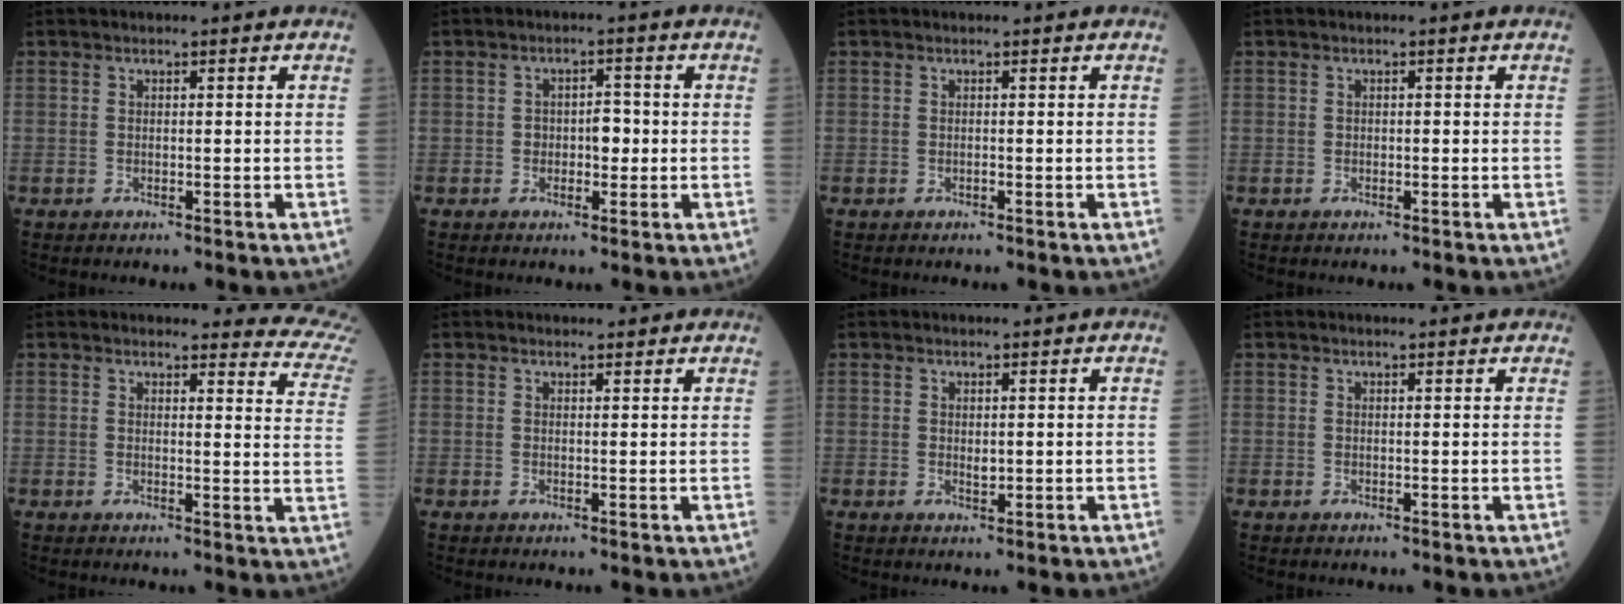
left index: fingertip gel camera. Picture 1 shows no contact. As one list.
[{"total": 2.9, "force": [-0.4, 1.8, 2.3], "torque": [-0.031, 0.007, -0.005]}, {"total": 0.0}, {"total": 0.0}, {"total": 12.3, "force": [12.2, 1.1, 1.1], "torque": [0.024, -0.093, 0.091]}, {"total": 2.3, "force": [2.0, 0.9, 0.6], "torque": [-0.008, 0.008, 0.022]}, {"total": 1.1, "force": [0.4, 0.6, 0.9], "torque": [-0.017, -0.006, 0.009]}, {"total": 1.8, "force": [1.6, 0.5, 0.5], "torque": [-0.011, 0.007, 0.014]}]